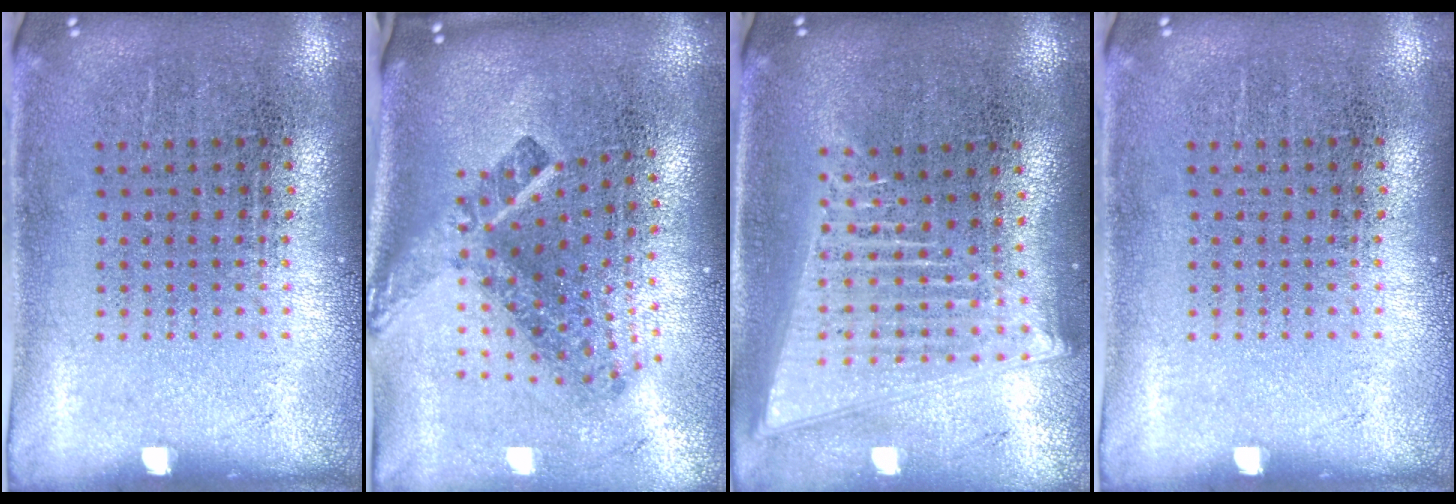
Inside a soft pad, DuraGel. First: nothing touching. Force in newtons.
{"total": 2.8, "press": 1.7, "slide": 2.2}
{"total": 2.1, "press": 1.8, "slide": 1.1}
{"total": 0.0}